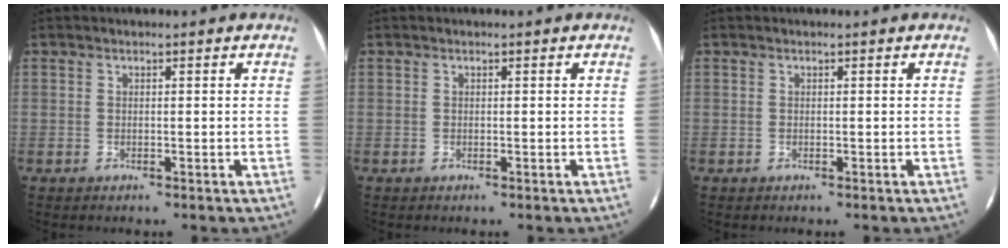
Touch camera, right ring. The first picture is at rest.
{"total": 0.0}
{"total": 0.0}